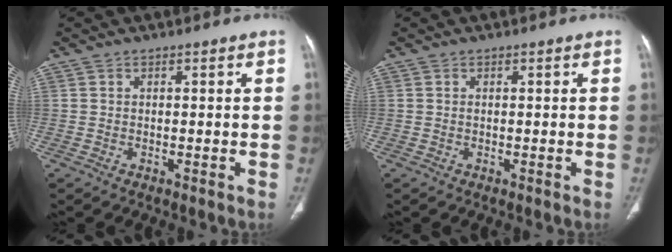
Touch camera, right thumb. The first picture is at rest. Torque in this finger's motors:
{"motor_torque": [0.48, 0.33, 0.48, -0.43, -0.02]}